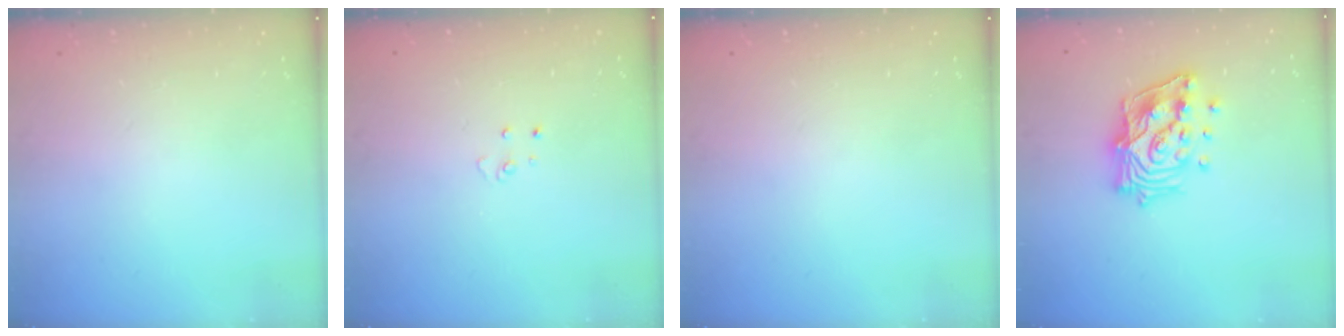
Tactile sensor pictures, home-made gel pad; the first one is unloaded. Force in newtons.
{"total": 2.9, "press": 2.9, "slide": 0.2}
{"total": 0.0}
{"total": 16.3, "press": 16.1, "slide": 2.3}